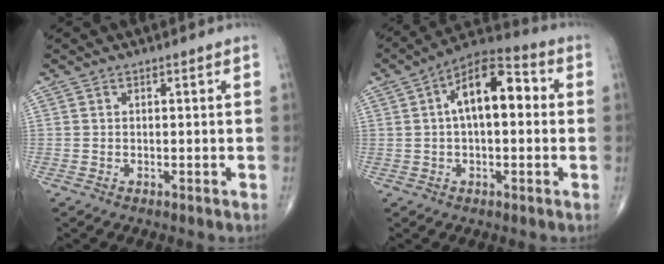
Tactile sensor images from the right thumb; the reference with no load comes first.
{"total": 12.8, "force": [2.0, 6.2, 11.0], "torque": [-0.169, 0.035, 0.020]}